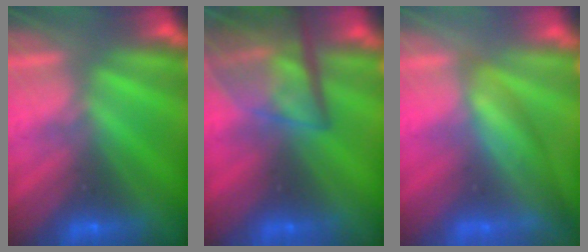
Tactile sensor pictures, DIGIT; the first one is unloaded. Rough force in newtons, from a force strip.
{"total": 6.8}
{"total": 3.8}